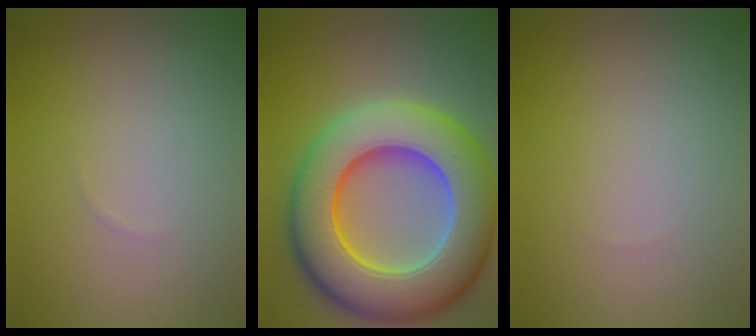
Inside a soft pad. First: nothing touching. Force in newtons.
{"total": 13.3, "press": 13.1, "slide": 2.2}
{"total": 0.0}